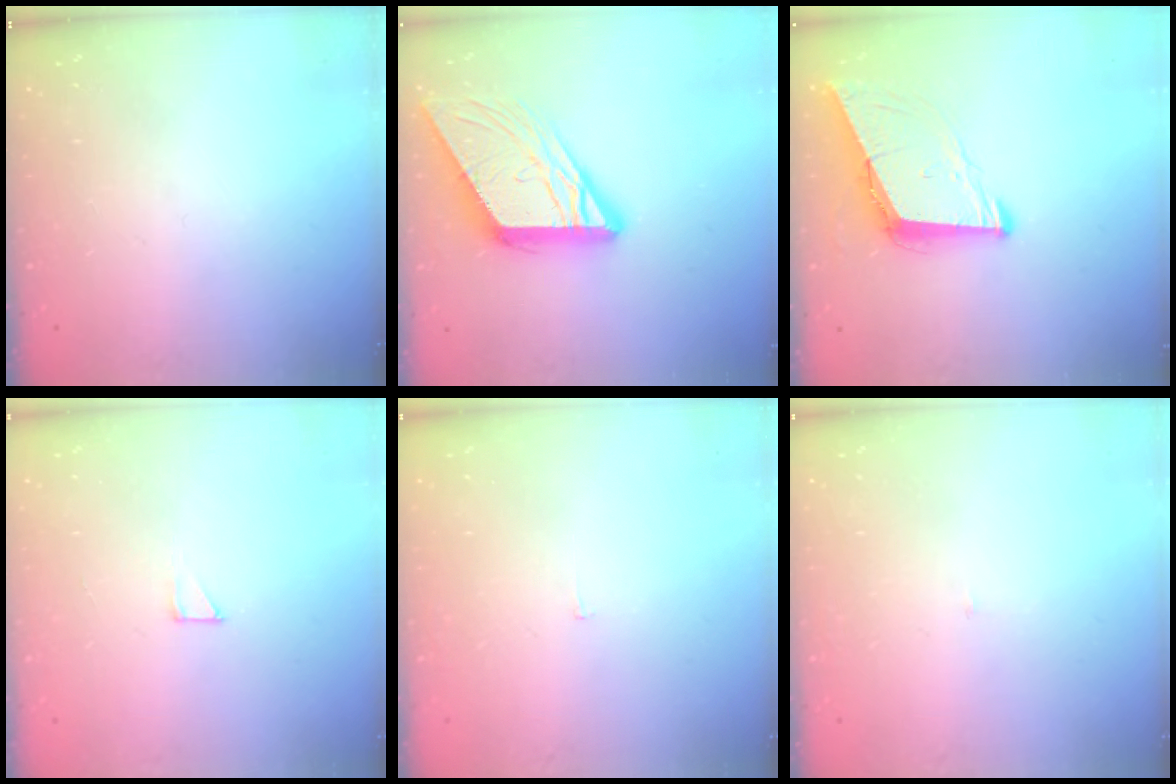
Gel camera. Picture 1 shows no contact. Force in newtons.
{"total": 14.0, "press": 13.9, "slide": 1.4}
{"total": 8.6, "press": 7.7, "slide": 3.8}
{"total": 1.9, "press": 1.9, "slide": 0.1}
{"total": 1.9, "press": 1.9, "slide": 0.1}
{"total": 2.1, "press": 2.1, "slide": 0.1}